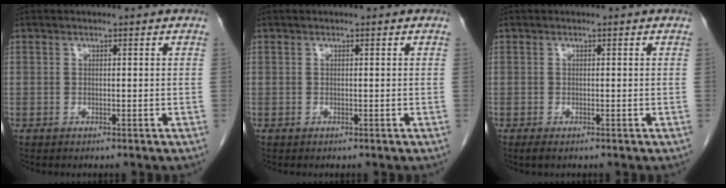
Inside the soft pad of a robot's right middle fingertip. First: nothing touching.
{"total": 0.0}
{"total": 1.0, "force": [-0.7, 0.3, 0.7], "torque": [-0.013, -0.002, -0.009]}